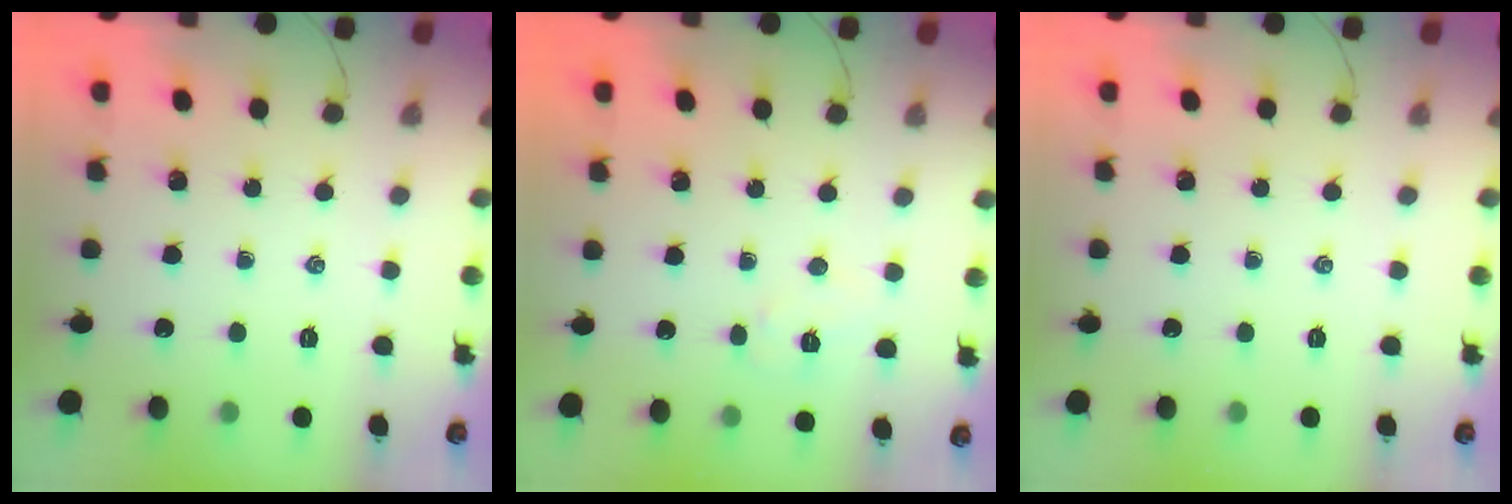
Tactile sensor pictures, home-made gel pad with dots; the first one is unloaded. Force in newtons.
{"total": 4.0, "press": 3.9, "slide": 0.9}
{"total": 0.0}